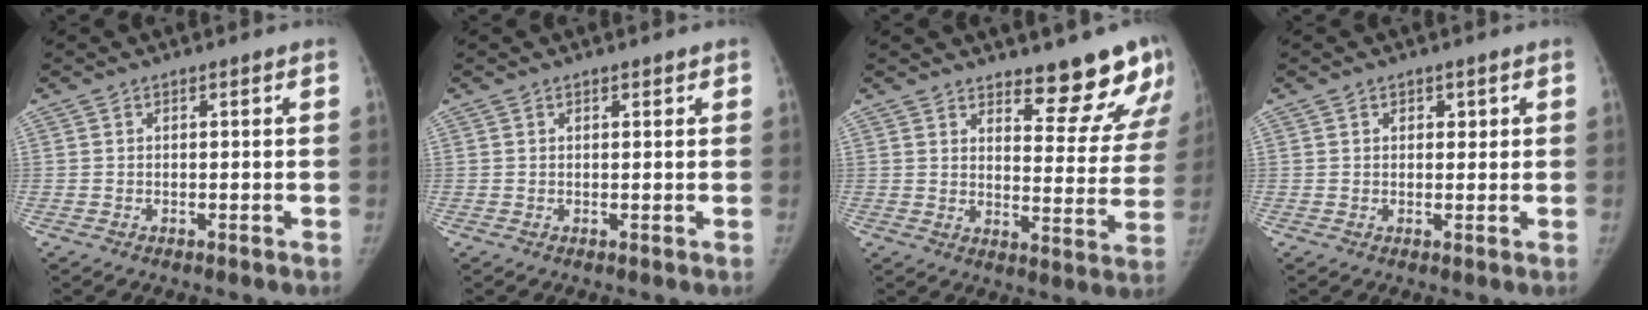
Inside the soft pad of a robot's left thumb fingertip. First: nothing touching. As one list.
[{"total": 0.9, "force": [0.7, 0.5, 0.4], "torque": [-0.002, -0.003, 0.007]}, {"total": 13.1, "force": [10.5, 4.2, 6.7], "torque": [-0.029, -0.084, 0.135]}, {"total": 1.8, "force": [0.8, 1.4, 0.7], "torque": [0.005, -0.003, 0.010]}]